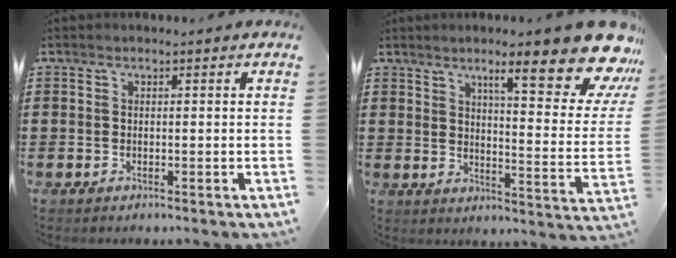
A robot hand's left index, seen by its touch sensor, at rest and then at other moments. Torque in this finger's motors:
{"motor_torque": [2.14, 0.00, 1.02, 0.21]}